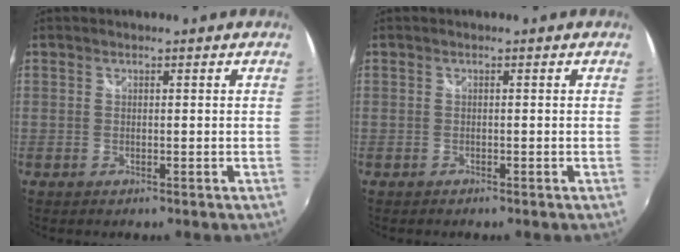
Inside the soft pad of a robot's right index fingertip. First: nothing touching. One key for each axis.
{"total": 0.5, "fx": -0.5, "fy": 0.2, "fz": 0.1, "tx": -0.005, "ty": -0.003, "tz": -0.009}